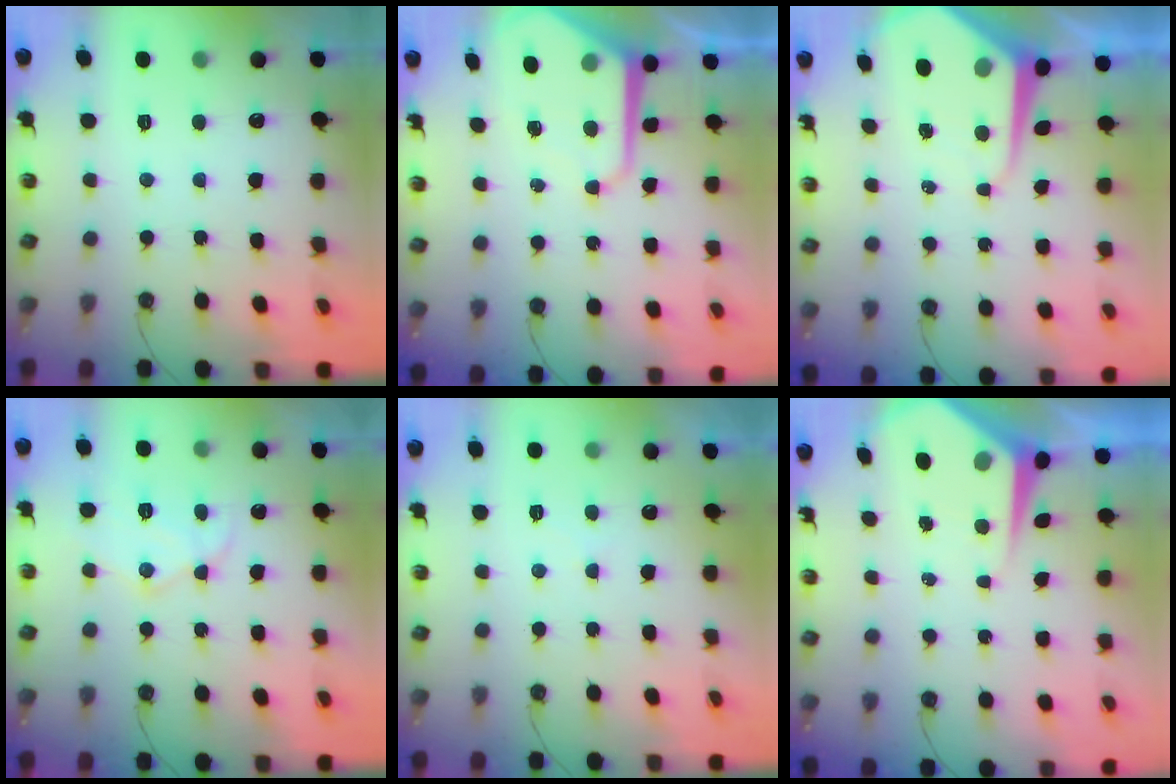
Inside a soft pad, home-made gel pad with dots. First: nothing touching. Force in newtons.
{"total": 9.7, "press": 9.7, "slide": 0.7}
{"total": 8.4, "press": 8.3, "slide": 0.7}
{"total": 11.4, "press": 11.3, "slide": 0.9}
{"total": 5.0, "press": 4.9, "slide": 0.8}
{"total": 7.0, "press": 6.9, "slide": 0.6}